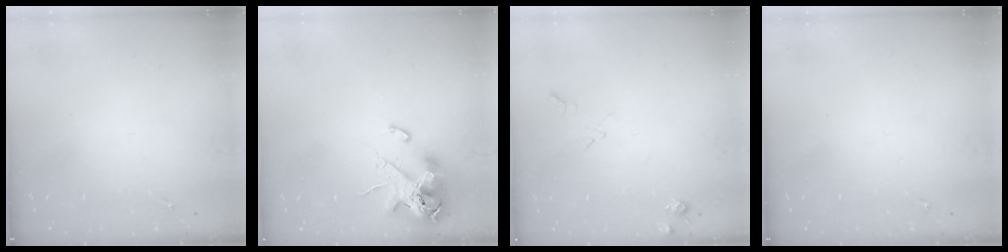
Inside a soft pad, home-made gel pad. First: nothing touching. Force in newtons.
{"total": 12.9, "press": 12.7, "slide": 2.2}
{"total": 5.8, "press": 5.8, "slide": 0.8}
{"total": 0.0}